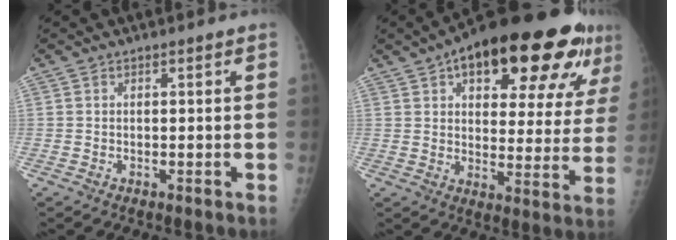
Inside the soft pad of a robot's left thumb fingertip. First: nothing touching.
{"total": 26.4, "force": [13.7, 10.6, 20.0], "torque": [-0.250, -0.004, 0.192]}